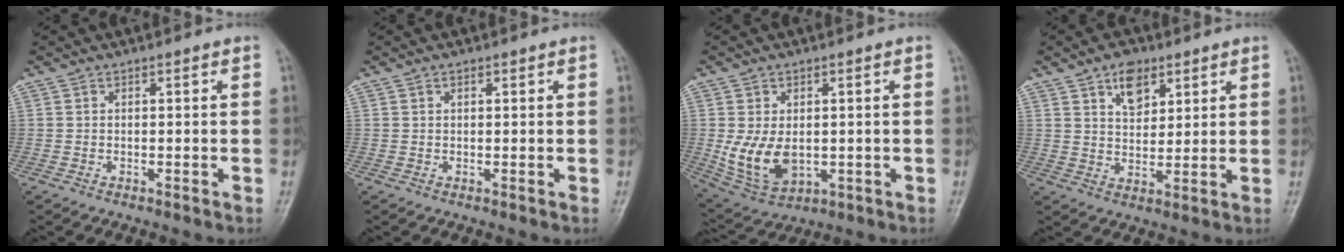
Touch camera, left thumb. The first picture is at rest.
{"total": 0.7, "force": [0.4, 0.4, 0.4], "torque": [-0.004, -0.001, 0.005]}
{"total": 9.7, "force": [-0.6, 6.4, 7.3], "torque": [-0.125, -0.011, 0.009]}
{"total": 6.6, "force": [3.7, 4.0, 3.8], "torque": [-0.038, -0.022, 0.061]}